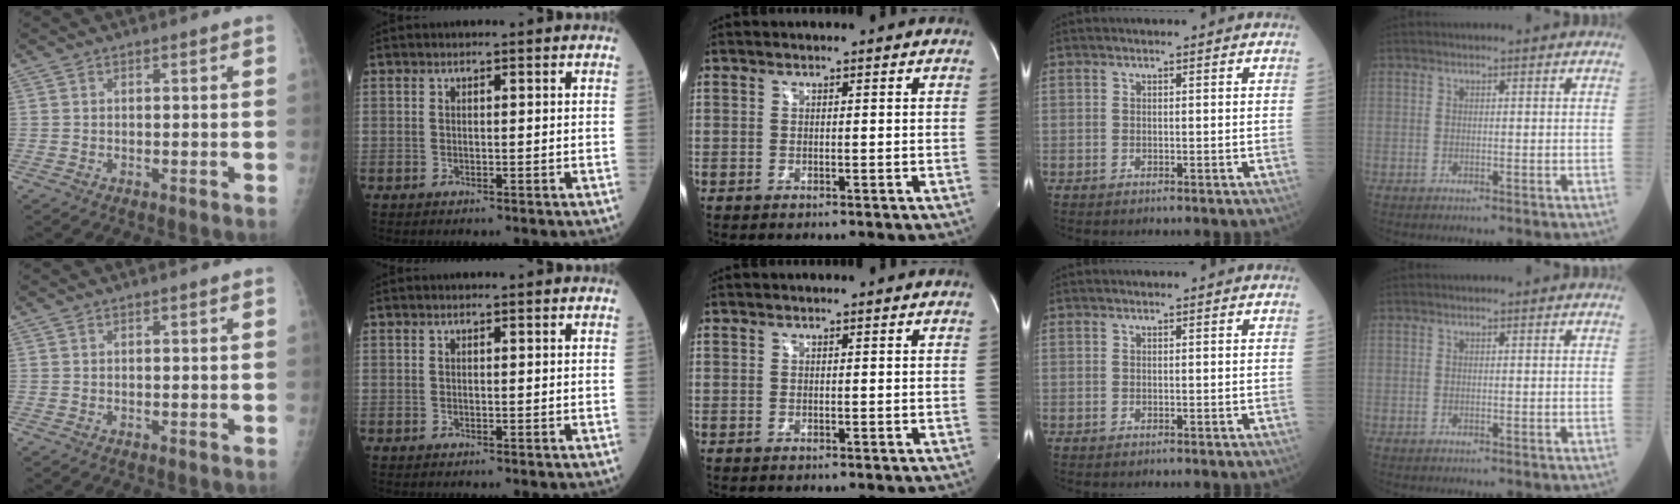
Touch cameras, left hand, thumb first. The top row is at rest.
{}